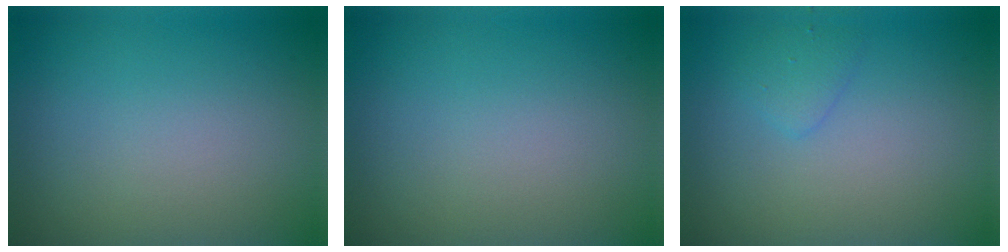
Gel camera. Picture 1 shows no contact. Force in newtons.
{"total": 0.0}
{"total": 1.2, "press": 1.2, "slide": 0.0}